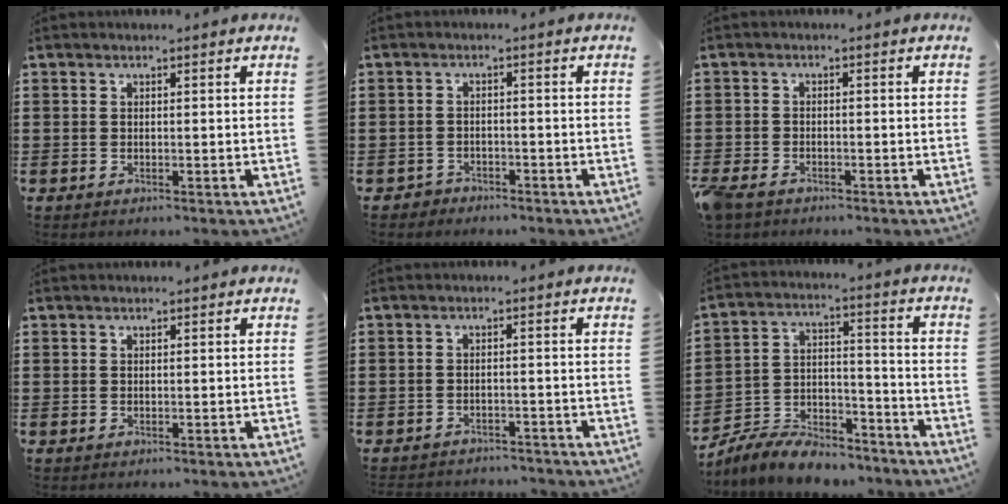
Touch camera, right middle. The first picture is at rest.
{"total": 1.8, "force": [-1.7, 0.5, -0.2], "torque": [-0.005, -0.001, -0.039]}
{"total": 2.3, "force": [-1.9, 0.8, 0.8], "torque": [-0.039, -0.007, -0.046]}
{"total": 0.0}
{"total": 2.3, "force": [-2.3, 0.1, -0.1], "torque": [-0.013, -0.001, -0.050]}
{"total": 8.2, "force": [-7.8, 1.8, 1.8], "torque": [-0.035, 0.015, -0.152]}